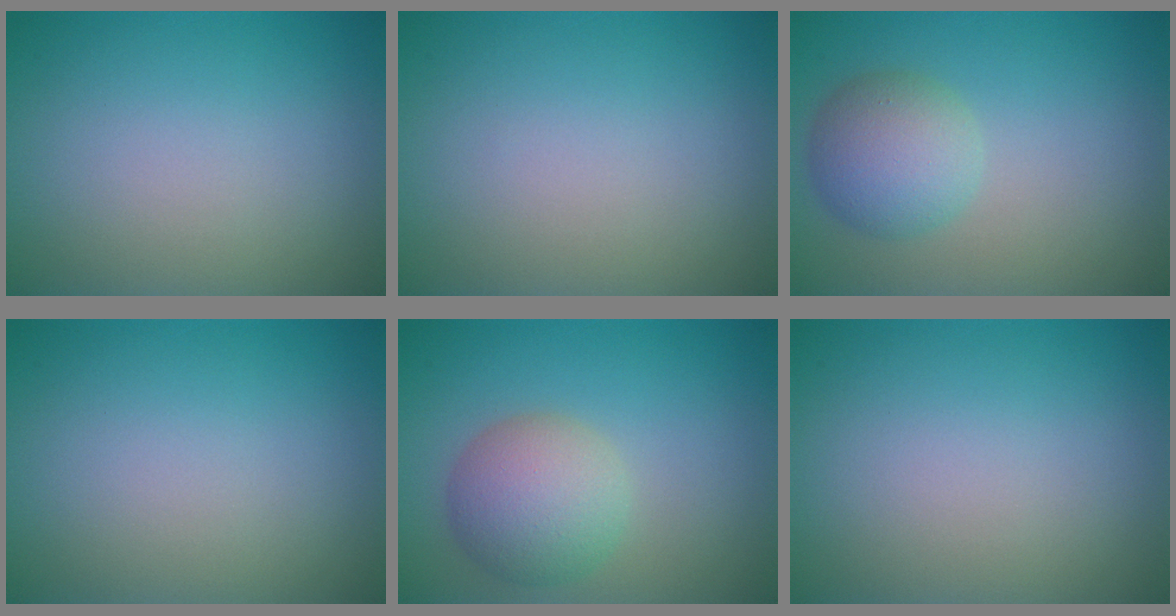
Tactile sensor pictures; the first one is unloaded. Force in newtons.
{"total": 0.0}
{"total": 4.2, "press": 4.2, "slide": 0.4}
{"total": 0.0}
{"total": 5.0, "press": 5.0, "slide": 0.3}
{"total": 0.0}